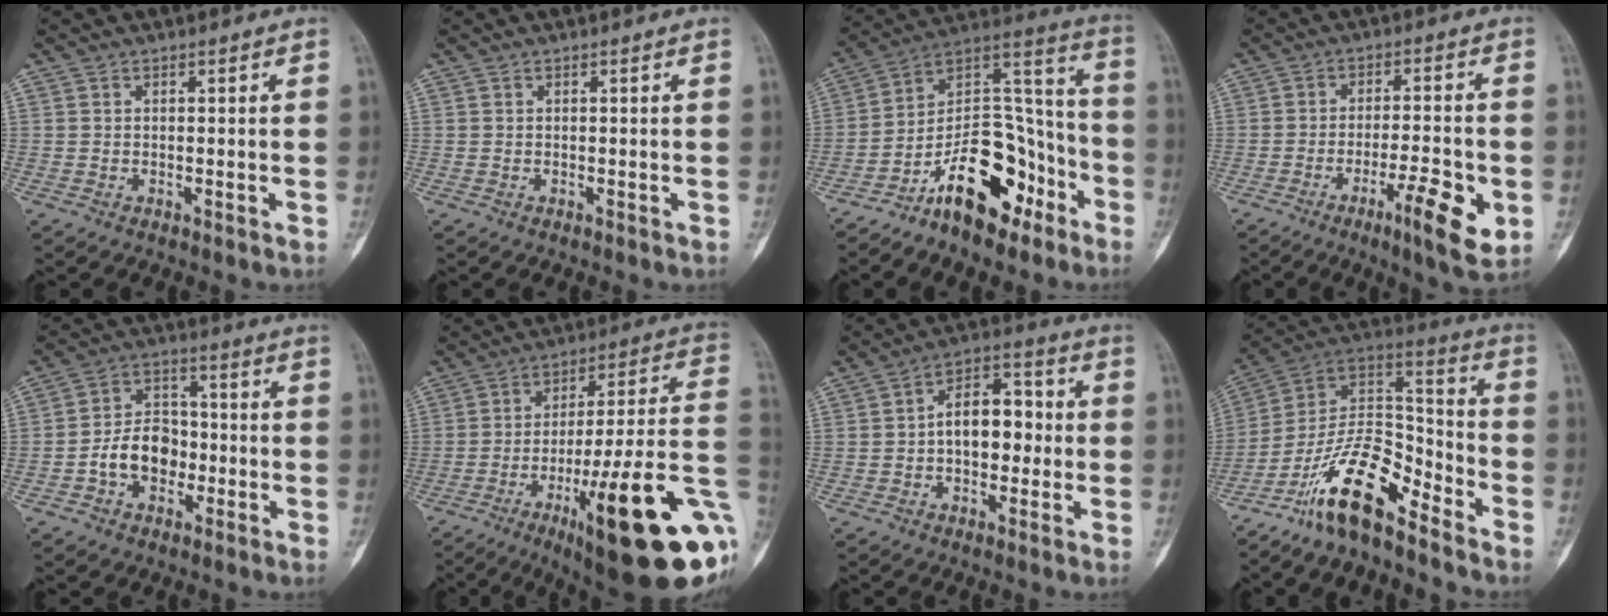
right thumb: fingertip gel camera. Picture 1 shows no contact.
{"total": 0.0}
{"total": 19.0, "force": [-10.8, 9.3, 12.6], "torque": [-0.172, 0.109, -0.183]}
{"total": 10.4, "force": [-3.9, 2.1, 9.4], "torque": [-0.146, 0.008, -0.060]}
{"total": 9.8, "force": [-2.6, 7.1, 6.1], "torque": [-0.079, 0.037, -0.053]}
{"total": 28.9, "force": [-9.8, 5.9, 26.6], "torque": [-0.332, 0.027, -0.140]}
{"total": 8.0, "force": [0.0, 4.9, 6.4], "torque": [-0.083, 0.023, -0.008]}
{"total": 16.6, "force": [-11.5, 5.9, 10.4], "torque": [-0.171, 0.099, -0.213]}